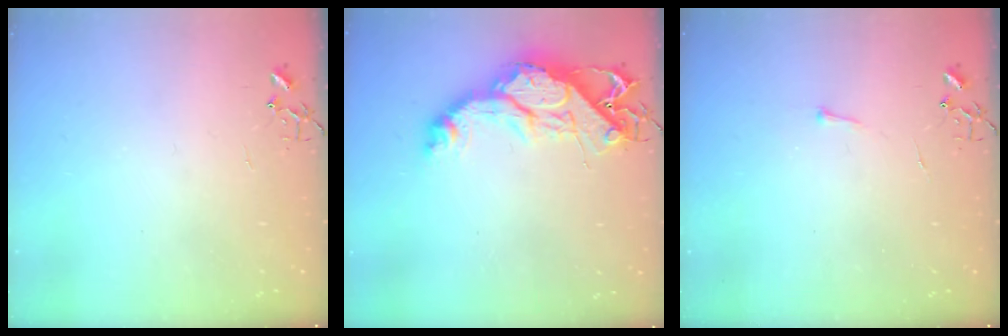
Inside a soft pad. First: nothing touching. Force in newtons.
{"total": 17.4, "press": 17.4, "slide": 0.8}
{"total": 2.9, "press": 2.9, "slide": 0.4}